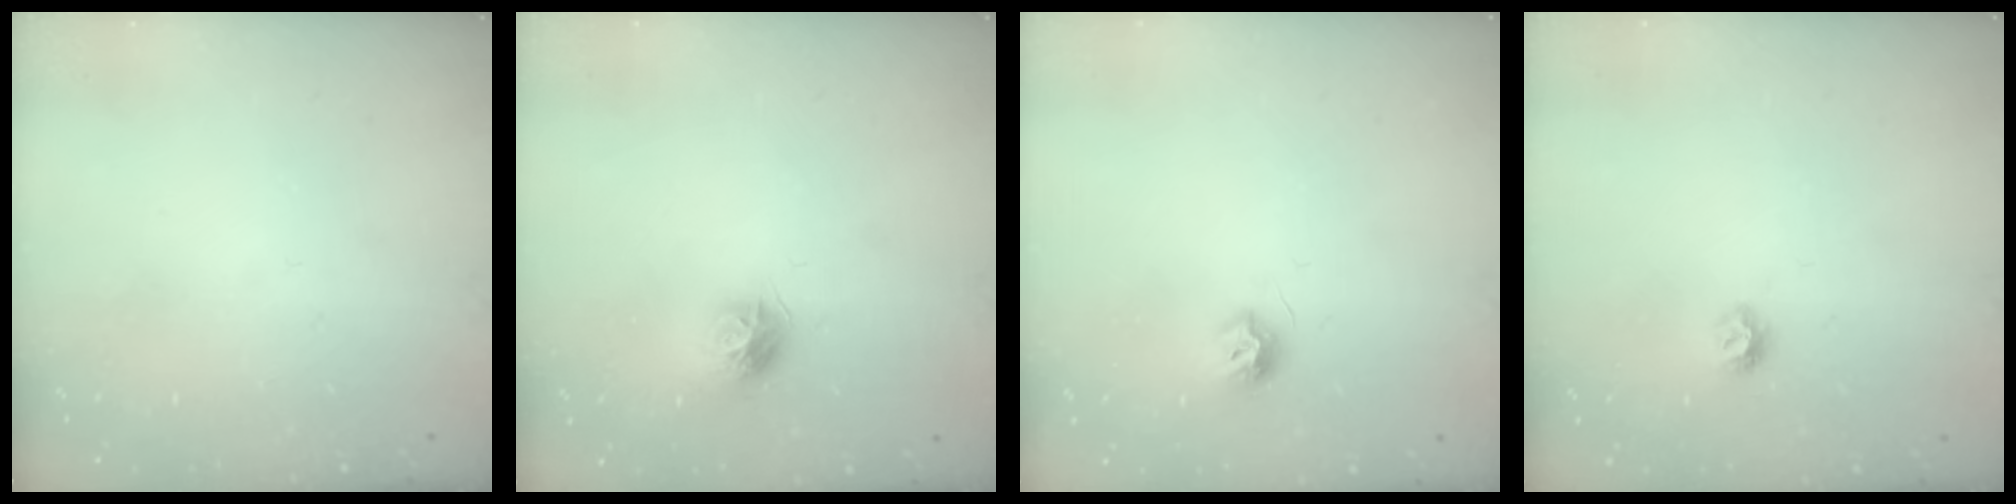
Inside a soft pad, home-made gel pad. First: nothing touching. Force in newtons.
{"total": 9.4, "press": 9.4, "slide": 0.5}
{"total": 7.4, "press": 7.4, "slide": 0.1}
{"total": 6.0, "press": 5.9, "slide": 0.7}